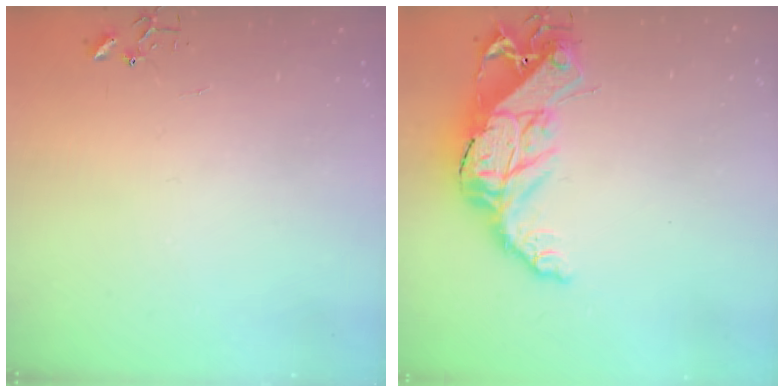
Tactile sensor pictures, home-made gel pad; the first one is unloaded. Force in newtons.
{"total": 19.1, "press": 19.1, "slide": 1.2}